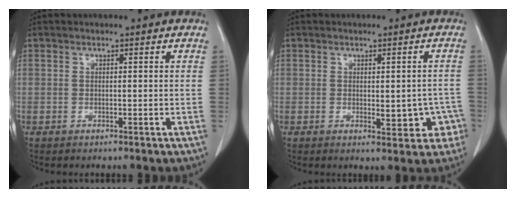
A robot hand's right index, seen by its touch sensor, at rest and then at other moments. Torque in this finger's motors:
{"motor_torque": [0.27, 0.32, 0.14, 0.05]}